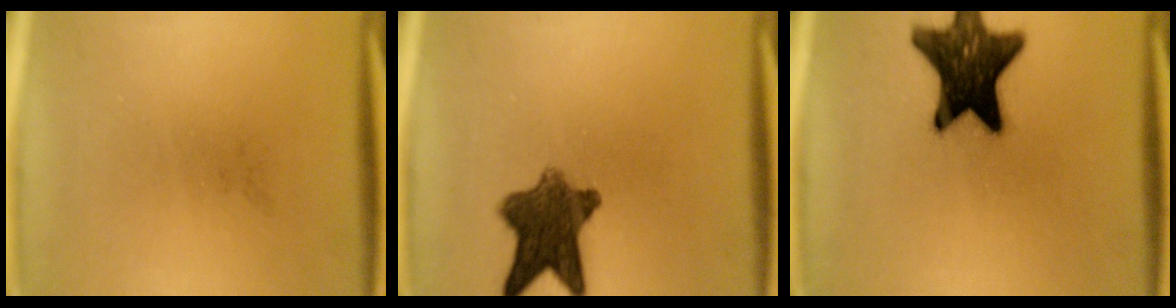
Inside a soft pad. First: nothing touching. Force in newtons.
{"total": 9.6}
{"total": 16.7}